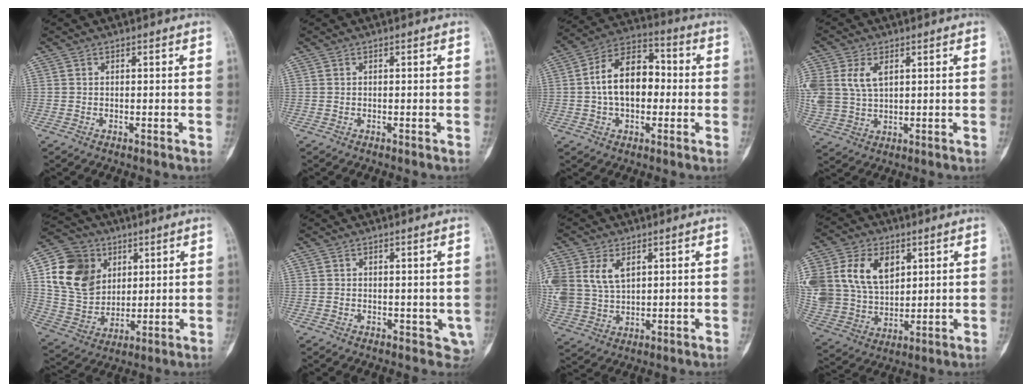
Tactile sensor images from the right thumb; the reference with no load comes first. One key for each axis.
{"total": 0.0}
{"total": 13.8, "fx": 0.1, "fy": 8.8, "fz": 10.6, "tx": -0.161, "ty": 0.035, "tz": -0.007}
{"total": 11.8, "fx": 3.6, "fy": 7.7, "fz": 8.1, "tx": -0.195, "ty": 0.000, "tz": 0.080}
{"total": 16.6, "fx": 5.2, "fy": 13.2, "fz": 8.6, "tx": -0.134, "ty": -0.009, "tz": 0.107}
{"total": 3.0, "fx": 0.3, "fy": 2.2, "fz": 2.0, "tx": -0.009, "ty": -0.005, "tz": 0.011}
{"total": 12.4, "fx": 4.3, "fy": 8.3, "fz": 8.1, "tx": -0.187, "ty": -0.004, "tz": 0.097}
{"total": 20.8, "fx": 7.0, "fy": 14.8, "fz": 12.9, "tx": -0.271, "ty": 0.007, "tz": 0.147}